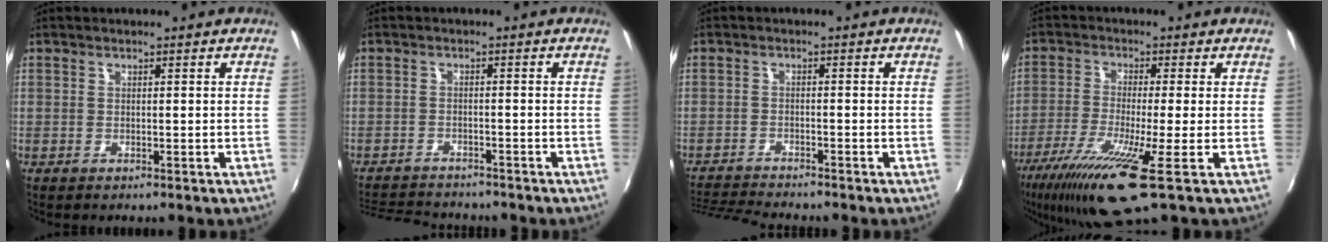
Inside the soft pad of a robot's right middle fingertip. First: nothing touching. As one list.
[{"total": 9.3, "force": [-8.6, 2.5, 2.5], "torque": [-0.077, -0.006, -0.138]}, {"total": 6.9, "force": [-6.6, 0.2, 1.8], "torque": [-0.054, -0.017, -0.121]}, {"total": 13.4, "force": [-7.2, 0.8, 11.2], "torque": [-0.239, -0.048, -0.132]}]